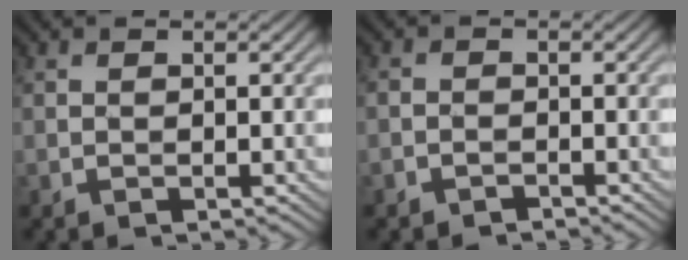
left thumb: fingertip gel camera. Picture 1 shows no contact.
{"total": 1.1, "force": [-0.9, 0.6, 0.1], "torque": [-0.006, 0.003, -0.020]}